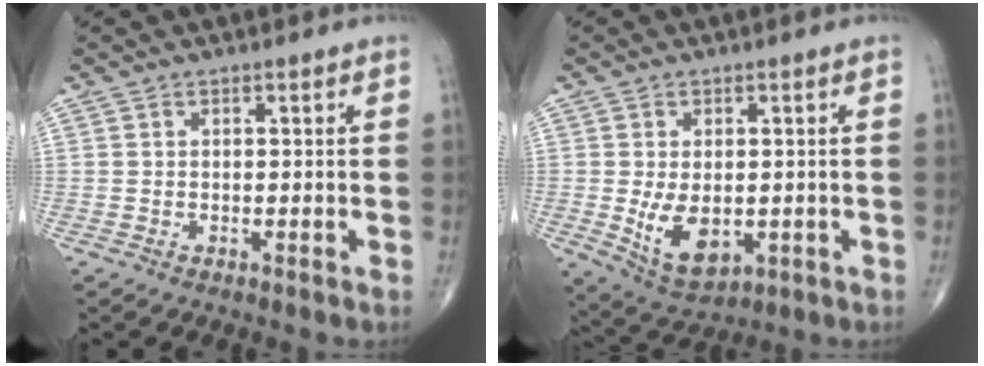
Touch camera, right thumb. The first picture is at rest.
{"total": 8.6, "force": [-1.1, 5.2, 6.8], "torque": [-0.107, -0.016, -0.002]}